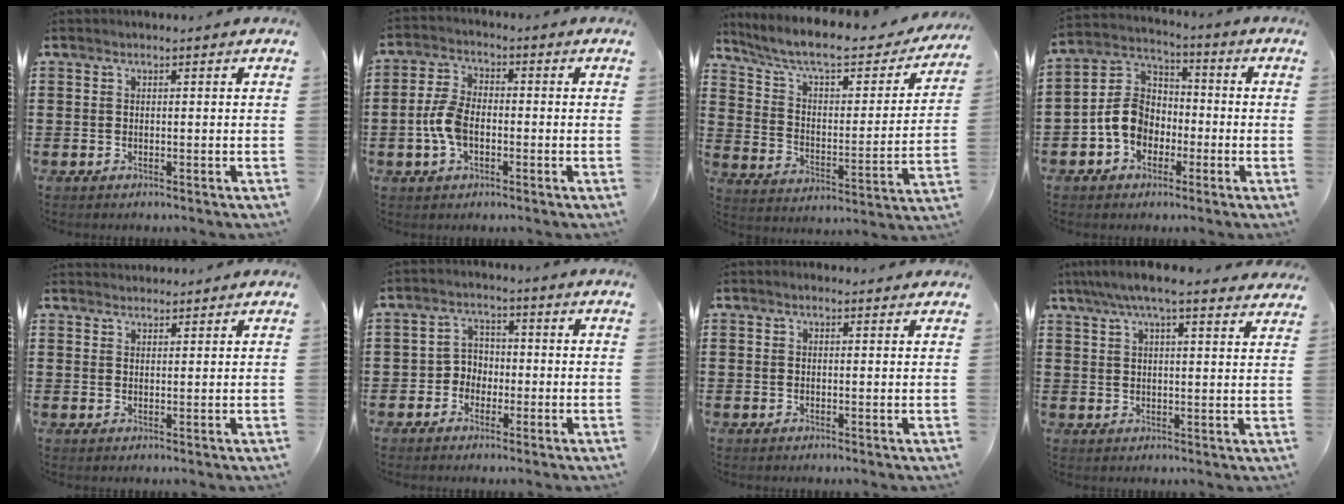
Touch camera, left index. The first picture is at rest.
{"total": 6.3, "force": [-1.5, 3.6, 5.0], "torque": [-0.121, -0.001, -0.034]}
{"total": 8.4, "force": [6.8, 1.5, 4.6], "torque": [-0.118, -0.043, 0.113]}
{"total": 8.2, "force": [-2.5, 6.5, 4.3], "torque": [-0.122, 0.013, -0.056]}
{"total": 1.7, "force": [1.7, 0.3, 0.0], "torque": [-0.003, 0.000, 0.033]}
{"total": 3.4, "force": [-1.6, 2.9, 1.0], "torque": [-0.030, 0.009, -0.036]}
{"total": 0.7, "force": [0.5, 0.3, 0.3], "torque": [-0.007, 0.002, 0.010]}
{"total": 6.1, "force": [5.0, 0.6, 3.4], "torque": [-0.078, -0.009, 0.090]}